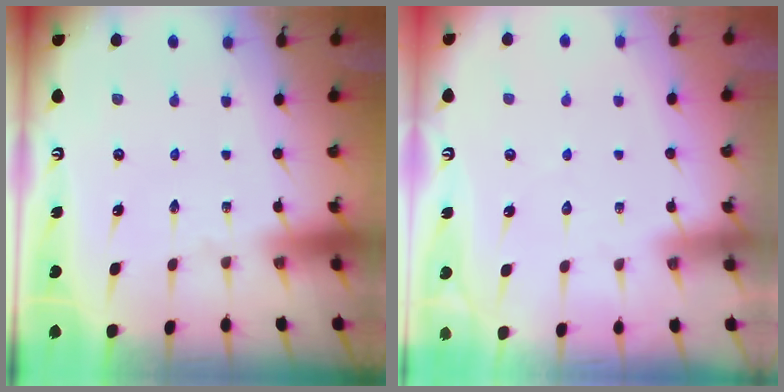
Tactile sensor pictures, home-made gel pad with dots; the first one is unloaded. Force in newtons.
{"total": 3.4, "press": 3.4, "slide": 0.5}